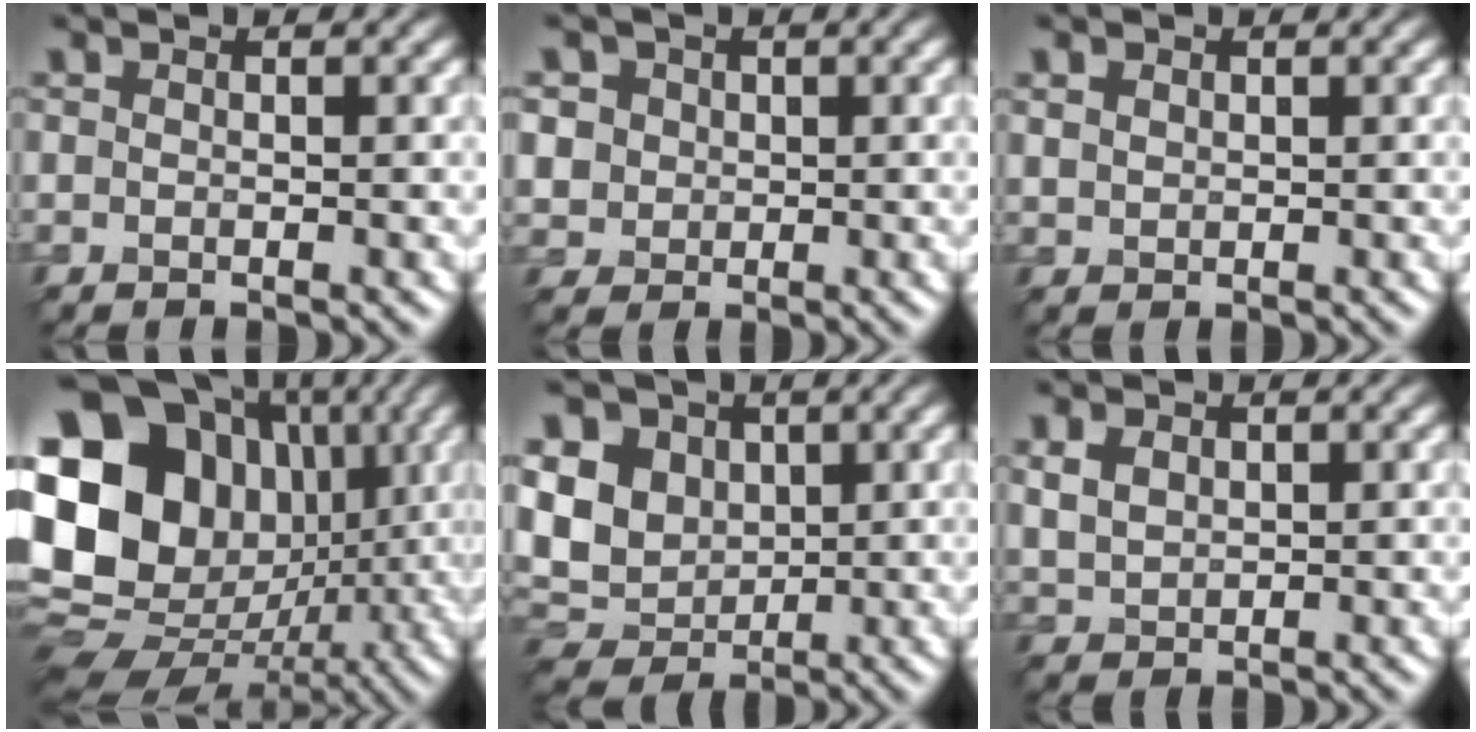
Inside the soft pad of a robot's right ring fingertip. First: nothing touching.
{"total": 3.8, "force": [1.1, 3.4, 1.3], "torque": [-0.040, 0.010, 0.018]}
{"total": 1.2, "force": [0.5, 1.0, 0.5], "torque": [-0.014, -0.002, 0.010]}
{"total": 23.1, "force": [2.4, 20.1, 11.1], "torque": [-0.229, 0.028, -0.004]}
{"total": 9.8, "force": [1.9, 7.9, 5.6], "torque": [-0.116, 0.025, 0.012]}
{"total": 2.5, "force": [0.8, 1.9, 1.5], "torque": [-0.037, -0.001, 0.013]}